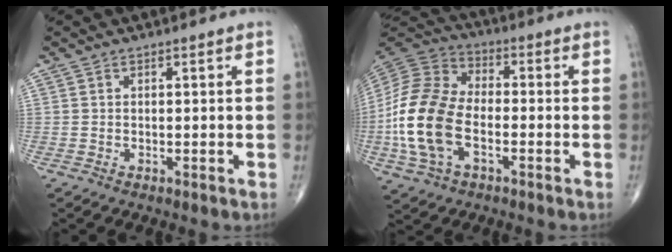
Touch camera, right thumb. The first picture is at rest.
{"total": 17.4, "force": [-3.9, 10.3, 13.5], "torque": [-0.286, 0.022, -0.079]}